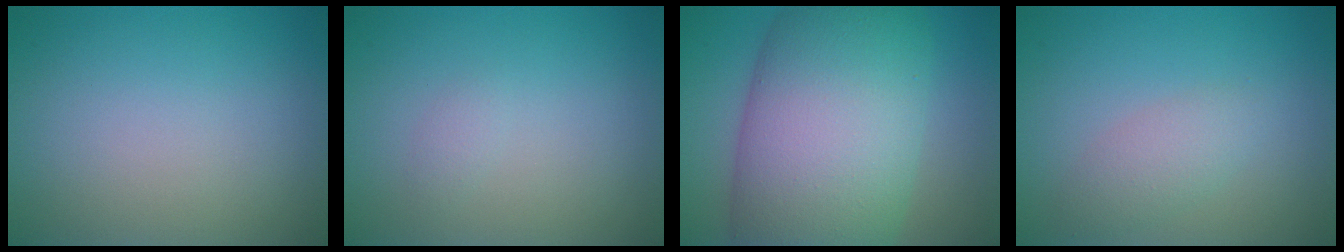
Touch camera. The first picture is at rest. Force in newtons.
{"total": 0.7, "press": 0.7, "slide": 0.1}
{"total": 15.9, "press": 15.9, "slide": 0.8}
{"total": 2.1, "press": 2.1, "slide": 0.1}